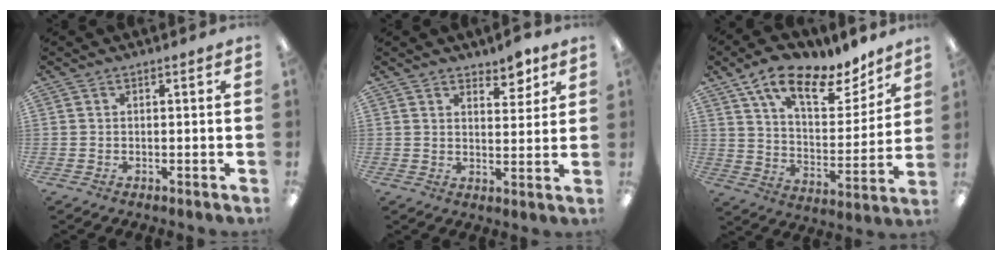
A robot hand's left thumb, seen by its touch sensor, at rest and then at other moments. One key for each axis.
{"total": 5.3, "fx": 4.4, "fy": 2.2, "fz": 1.8, "tx": -0.005, "ty": -0.030, "tz": 0.073}
{"total": 17.2, "fx": 11.9, "fy": 7.1, "fz": 10.2, "tx": -0.165, "ty": -0.073, "tz": 0.204}